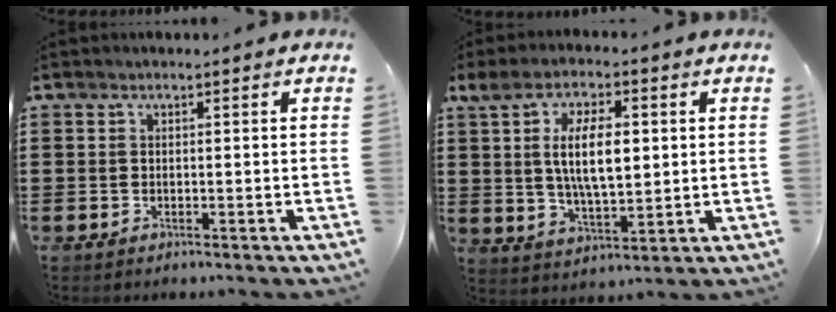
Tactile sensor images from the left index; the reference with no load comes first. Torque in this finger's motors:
{"motor_torque": [2.14, 0.00, 1.05, 0.21]}